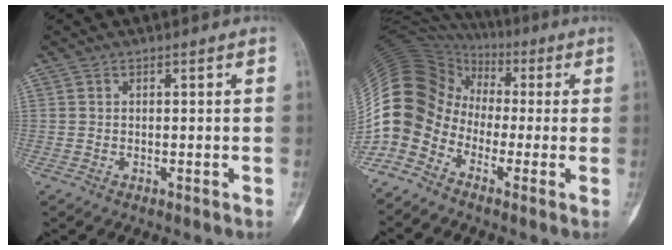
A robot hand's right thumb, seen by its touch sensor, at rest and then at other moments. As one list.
[{"total": 15.4, "force": [-4.9, 12.3, 8.0], "torque": [-0.162, 0.068, -0.104]}]